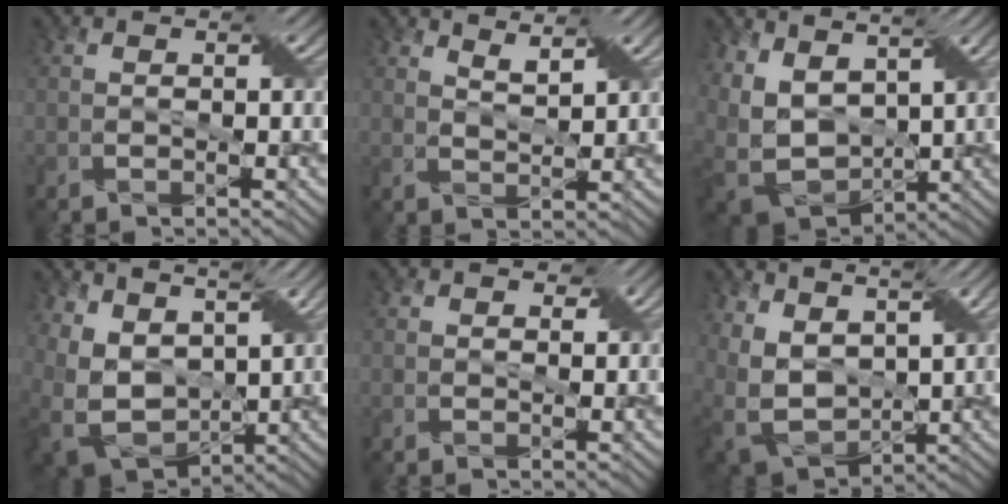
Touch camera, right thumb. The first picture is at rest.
{"total": 3.2, "force": [2.7, 0.5, 1.7], "torque": [-0.028, -0.008, 0.056]}
{"total": 10.2, "force": [2.8, 6.5, 7.3], "torque": [-0.195, 0.003, 0.058]}
{"total": 10.5, "force": [4.2, 6.7, 6.9], "torque": [-0.184, -0.001, 0.081]}
{"total": 1.5, "force": [0.8, 1.2, 0.4], "torque": [-0.005, -0.003, 0.006]}
{"total": 9.7, "force": [4.4, 5.8, 6.5], "torque": [-0.175, -0.001, 0.085]}